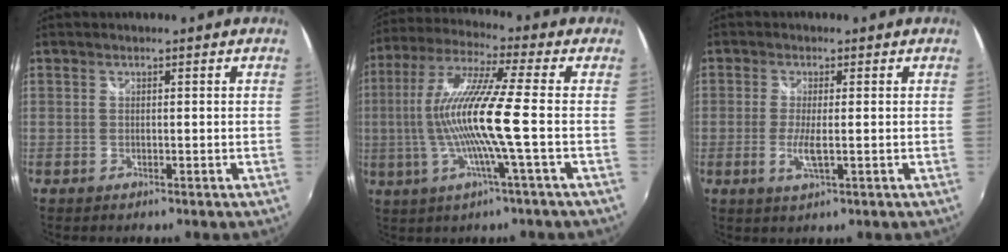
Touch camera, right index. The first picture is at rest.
{"total": 13.7, "force": [-2.0, -1.1, 13.5], "torque": [-0.261, -0.003, -0.038]}
{"total": 4.0, "force": [-0.7, 0.5, 3.9], "torque": [-0.083, -0.009, -0.016]}